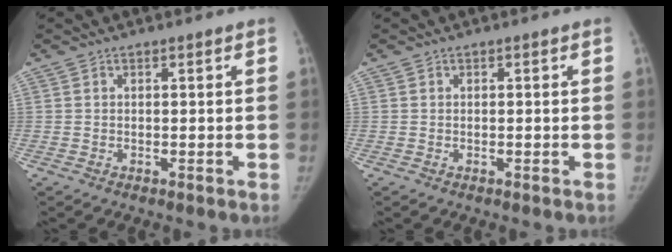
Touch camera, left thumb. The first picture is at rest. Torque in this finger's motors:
{"motor_torque": [0.00, 0.00, 0.09, -0.09, 0.01]}